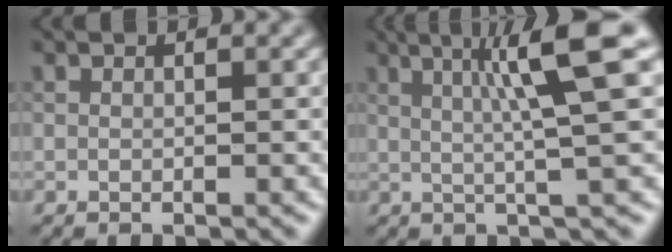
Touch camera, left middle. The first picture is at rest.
{"total": 7.7, "force": [2.1, 0.9, 7.3], "torque": [-0.102, 0.018, 0.032]}